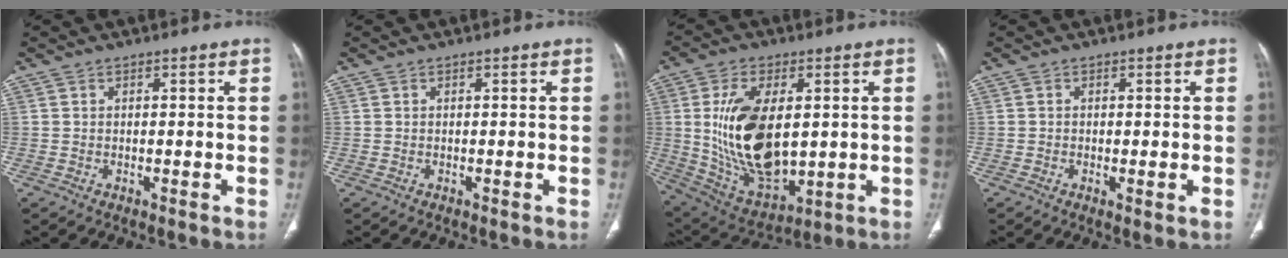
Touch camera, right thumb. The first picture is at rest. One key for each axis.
{"total": 0.0}
{"total": 19.7, "fx": 1.6, "fy": 10.7, "fz": 16.5, "tx": -0.297, "ty": -0.017, "tz": 0.051}
{"total": 1.2, "fx": -0.2, "fy": 0.3, "fz": 1.2, "tx": -0.024, "ty": -0.006, "tz": -0.004}